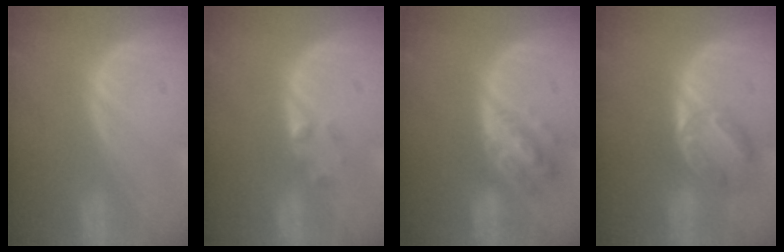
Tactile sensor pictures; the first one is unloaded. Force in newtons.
{"total": 1.6, "press": 1.4, "slide": 0.9}
{"total": 6.4, "press": 5.8, "slide": 2.8}
{"total": 6.7, "press": 5.9, "slide": 3.2}